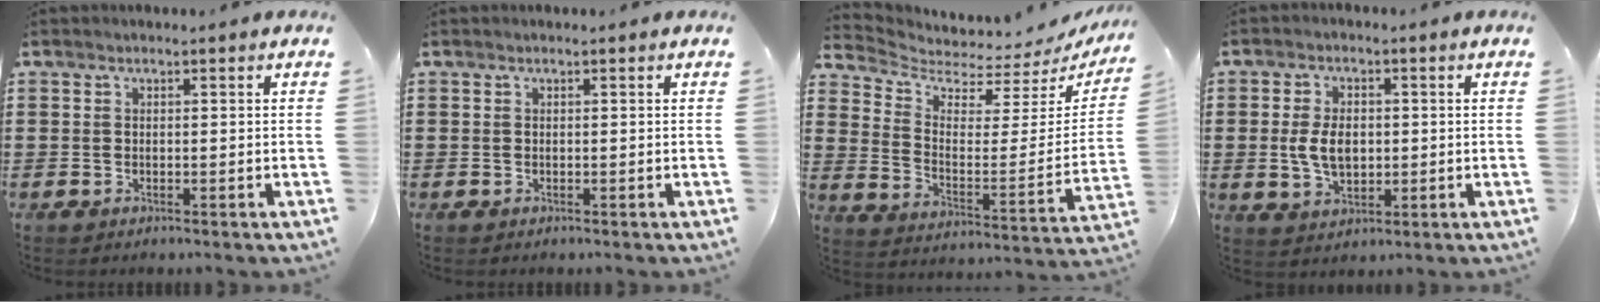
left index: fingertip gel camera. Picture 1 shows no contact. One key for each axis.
{"total": 0.0}
{"total": 3.6, "fx": 3.3, "fy": 1.0, "fz": 0.9, "tx": -0.043, "ty": -0.037, "tz": 0.050}
{"total": 5.6, "fx": 0.1, "fy": 3.5, "fz": 4.4, "tx": -0.095, "ty": 0.004, "tz": -0.005}